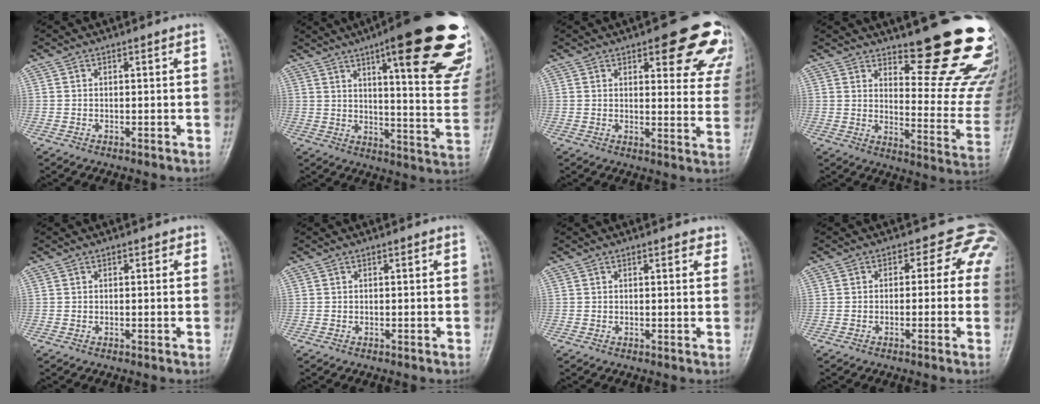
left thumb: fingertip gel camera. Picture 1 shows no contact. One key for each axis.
{"total": 28.9, "fx": 16.0, "fy": 6.4, "fz": 23.2, "tx": -0.238, "ty": -0.050, "tz": 0.214}
{"total": 15.7, "fx": 9.4, "fy": 5.8, "fz": 11.2, "tx": -0.084, "ty": -0.038, "tz": 0.101}
{"total": 20.9, "fx": 14.0, "fy": 5.7, "fz": 14.5, "tx": -0.146, "ty": -0.115, "tz": 0.188}
{"total": 0.9, "fx": 0.4, "fy": 0.6, "fz": 0.4, "tx": 0.005, "ty": 0.000, "tz": 0.001}
{"total": 0.0}
{"total": 2.0, "fx": 1.4, "fy": 0.8, "fz": 1.1, "tx": -0.002, "ty": -0.004, "tz": 0.013}
{"total": 5.0, "fx": 1.4, "fy": 4.2, "fz": 2.3, "tx": 0.013, "ty": 0.004, "tz": -0.010}